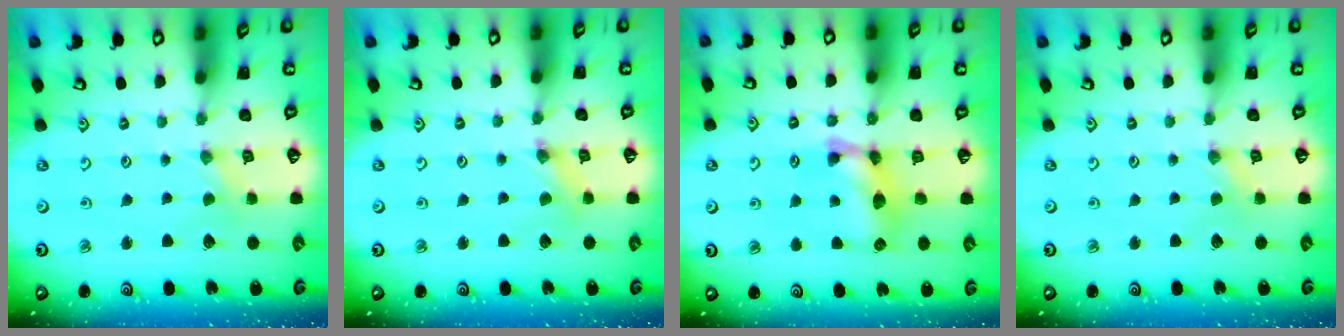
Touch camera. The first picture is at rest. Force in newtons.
{"total": 0.9, "press": 0.9, "slide": 0.2}
{"total": 12.7, "press": 12.7, "slide": 0.6}
{"total": 1.1, "press": 1.1, "slide": 0.3}